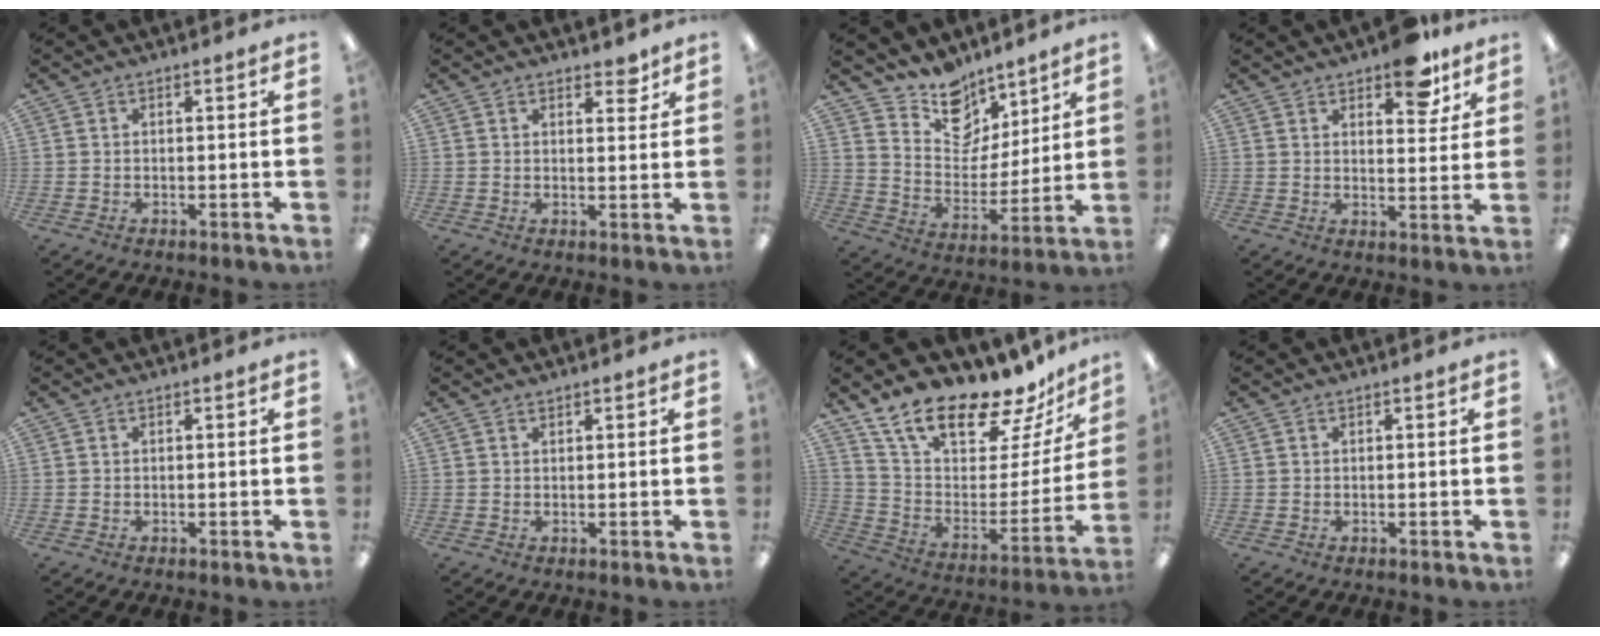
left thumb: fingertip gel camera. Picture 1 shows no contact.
{"total": 3.4, "force": [2.7, 1.5, 1.3], "torque": [0.003, -0.015, 0.042]}
{"total": 12.8, "force": [10.3, 7.1, 2.6], "torque": [-0.047, -0.088, 0.195]}
{"total": 8.6, "force": [6.4, 3.6, 4.5], "torque": [-0.047, -0.031, 0.107]}
{"total": 0.0}
{"total": 0.7, "force": [0.7, 0.2, 0.0], "torque": [-0.001, 0.001, 0.013]}
{"total": 20.1, "force": [17.0, 6.0, 8.7], "torque": [-0.158, -0.134, 0.299]}
{"total": 0.0}